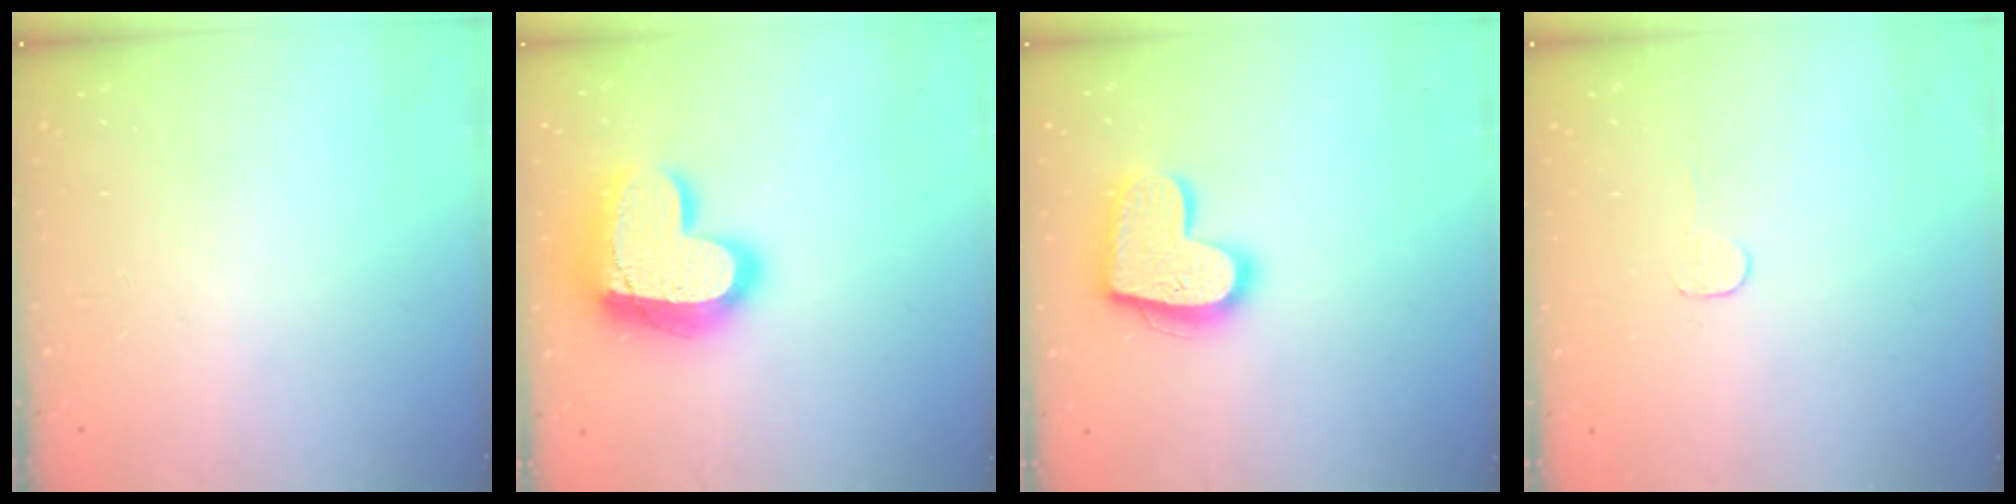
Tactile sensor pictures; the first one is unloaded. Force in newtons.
{"total": 21.4, "press": 21.3, "slide": 1.7}
{"total": 17.4, "press": 17.3, "slide": 1.4}
{"total": 2.8, "press": 2.8, "slide": 0.2}